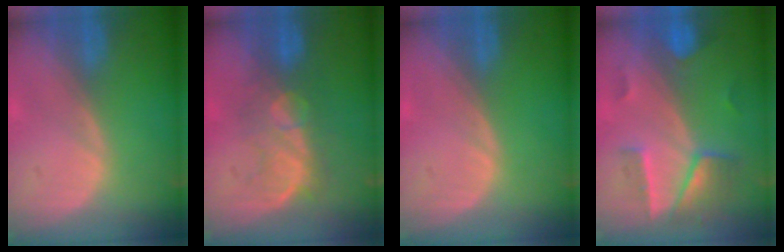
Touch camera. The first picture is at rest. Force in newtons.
{"total": 7.7, "press": 7.4, "slide": 2.0}
{"total": 0.0}
{"total": 6.9, "press": 6.4, "slide": 2.6}